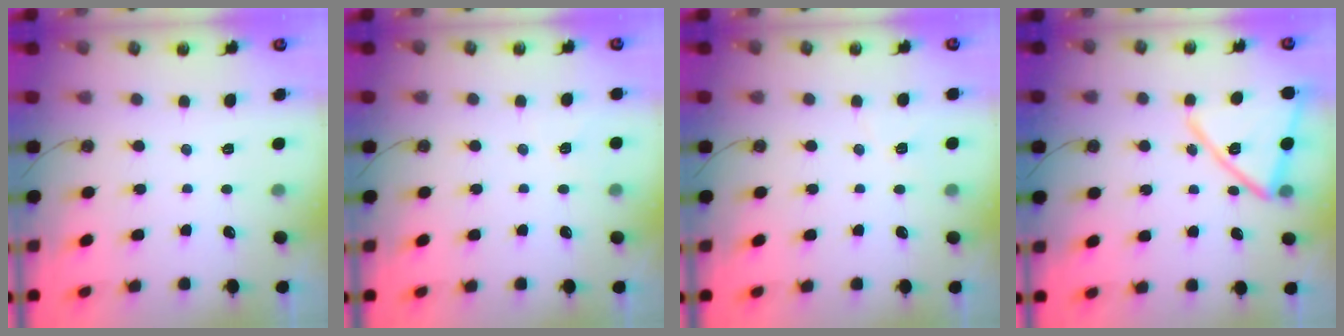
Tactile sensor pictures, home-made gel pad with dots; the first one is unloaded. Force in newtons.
{"total": 3.0, "press": 2.4, "slide": 1.8}
{"total": 5.0, "press": 4.3, "slide": 2.6}
{"total": 15.0, "press": 15.0, "slide": 1.4}